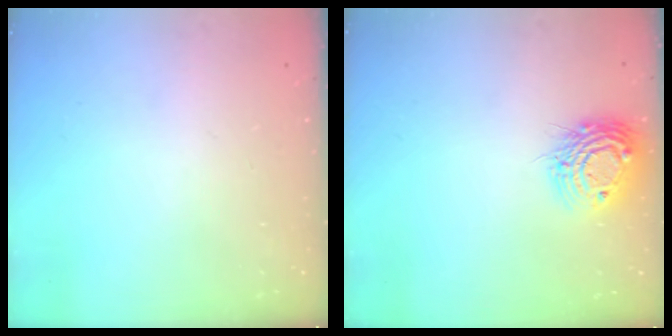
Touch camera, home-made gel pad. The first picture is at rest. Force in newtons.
{"total": 12.5, "press": 12.5, "slide": 1.1}